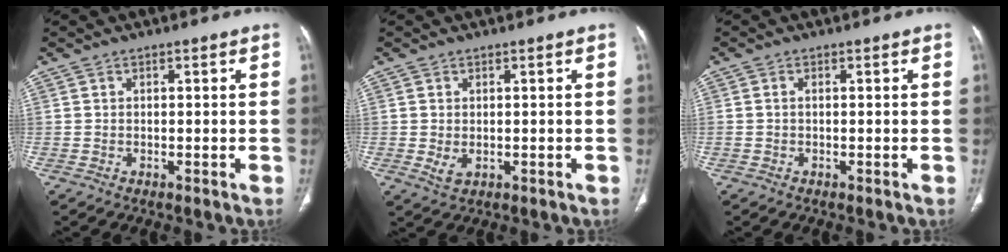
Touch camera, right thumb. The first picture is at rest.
{"total": 2.3, "force": [-0.2, 1.5, 1.7], "torque": [-0.035, -0.004, 0.005]}
{"total": 0.7, "force": [0.0, 0.3, 0.6], "torque": [-0.014, 0.000, -0.003]}